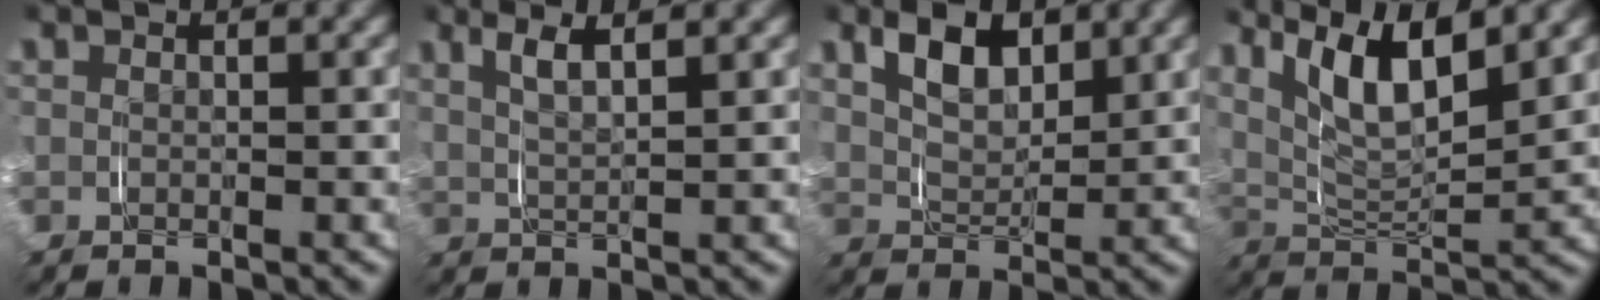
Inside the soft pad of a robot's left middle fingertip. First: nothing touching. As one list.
[{"total": 3.5, "force": [2.0, 1.2, 2.6], "torque": [-0.052, 0.001, 0.038]}, {"total": 5.5, "force": [2.8, 3.3, 3.5], "torque": [-0.065, -0.001, 0.046]}, {"total": 8.3, "force": [4.2, 3.9, 6.0], "torque": [-0.112, 0.005, 0.068]}]